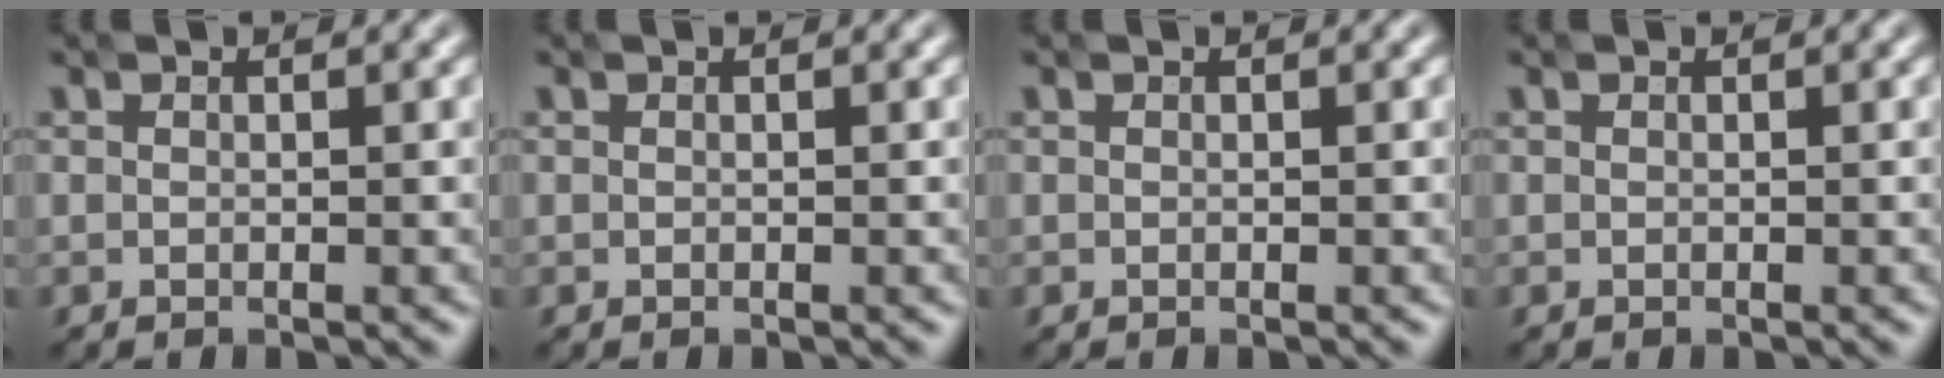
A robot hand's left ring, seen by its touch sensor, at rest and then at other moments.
{"total": 0.0}
{"total": 0.0}
{"total": 0.0}